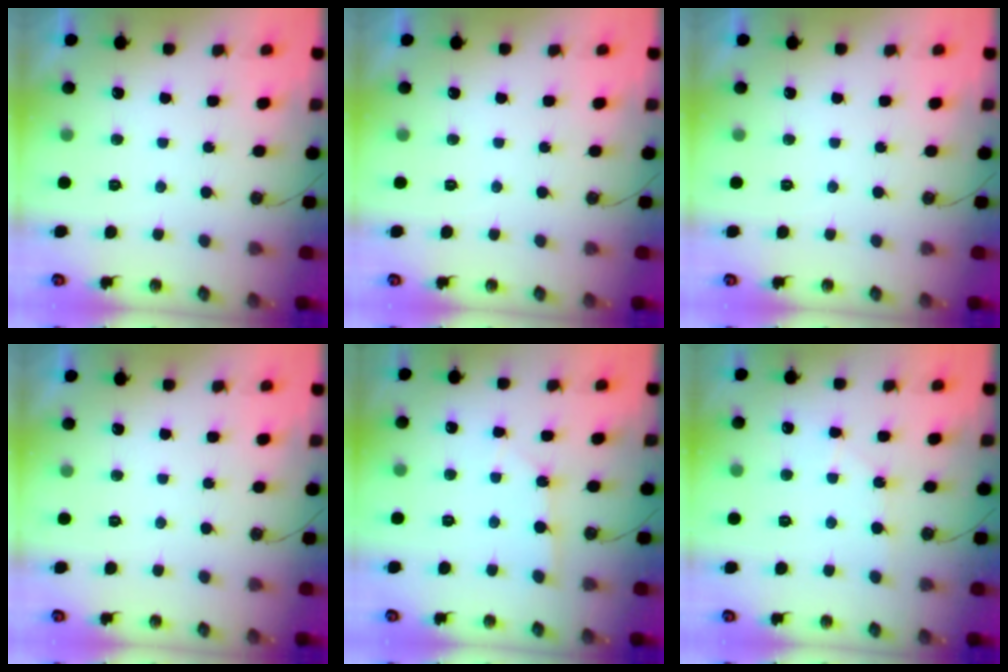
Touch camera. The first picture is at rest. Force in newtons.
{"total": 0.0}
{"total": 0.0}
{"total": 0.0}
{"total": 1.5, "press": 1.5, "slide": 0.2}
{"total": 5.1, "press": 5.1, "slide": 0.7}